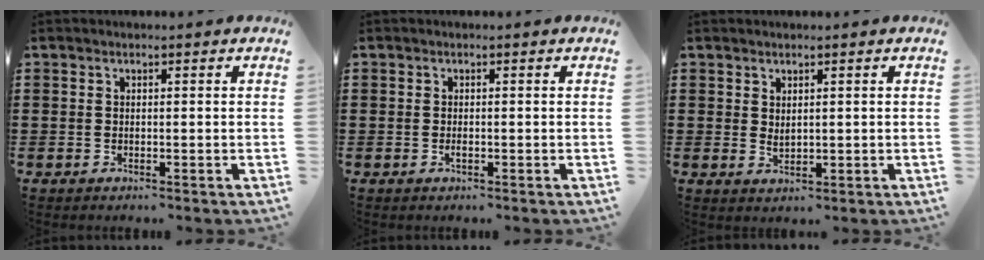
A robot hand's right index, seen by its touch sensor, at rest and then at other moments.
{"total": 0.9, "force": [-0.3, 0.3, 0.8], "torque": [-0.016, -0.005, -0.004]}
{"total": 1.4, "force": [0.8, 0.7, 0.9], "torque": [-0.018, 0.003, 0.015]}